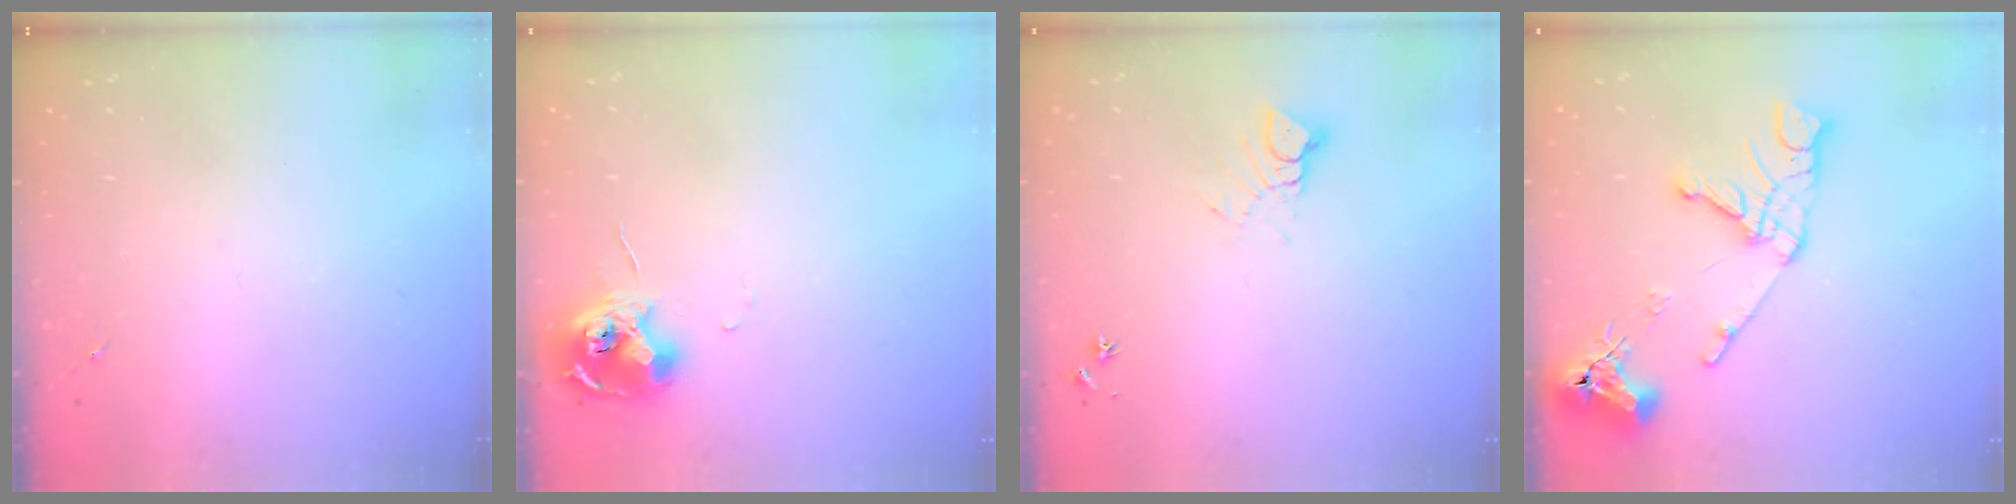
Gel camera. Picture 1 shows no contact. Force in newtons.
{"total": 11.7, "press": 11.6, "slide": 1.0}
{"total": 6.0, "press": 6.0, "slide": 0.4}
{"total": 14.1, "press": 14.0, "slide": 1.6}